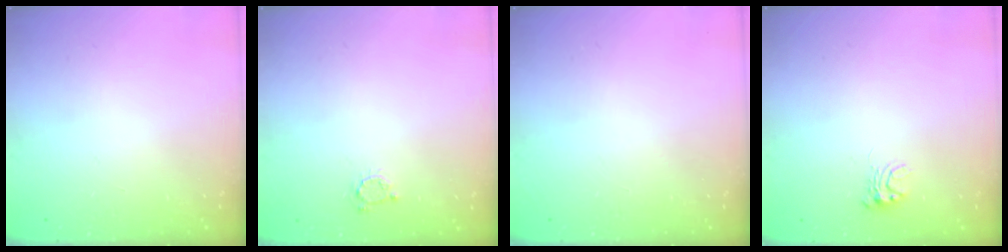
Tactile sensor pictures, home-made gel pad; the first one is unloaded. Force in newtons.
{"total": 3.0, "press": 3.0, "slide": 0.2}
{"total": 0.0}
{"total": 4.6, "press": 4.6, "slide": 0.3}